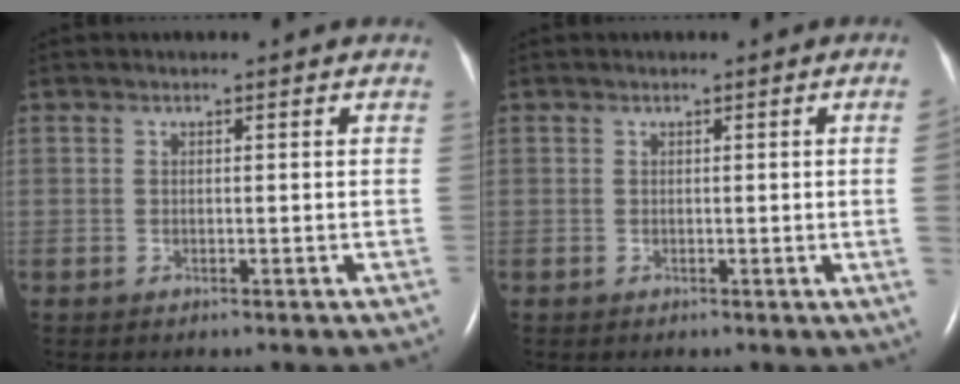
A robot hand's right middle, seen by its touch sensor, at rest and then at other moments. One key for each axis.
{"total": 2.6, "fx": -0.1, "fy": -1.2, "fz": 2.3, "tx": -0.031, "ty": -0.004, "tz": 0.002}